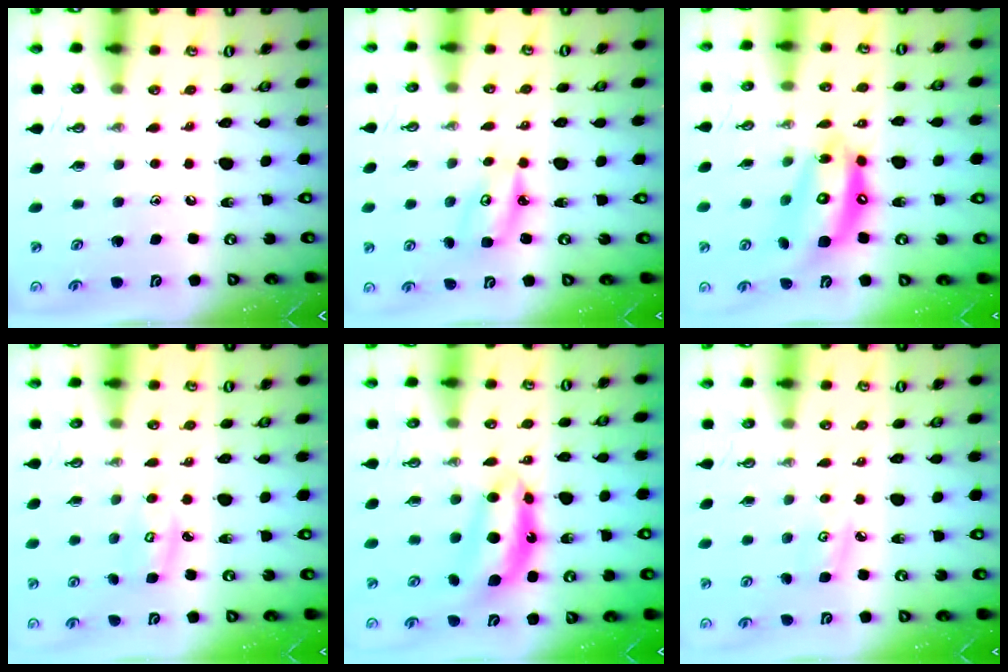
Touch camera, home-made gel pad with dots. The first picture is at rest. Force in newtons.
{"total": 4.3, "press": 4.3, "slide": 0.4}
{"total": 14.0, "press": 13.9, "slide": 1.4}
{"total": 4.2, "press": 4.2, "slide": 0.4}
{"total": 7.2, "press": 7.2, "slide": 0.2}
{"total": 3.7, "press": 3.6, "slide": 0.4}